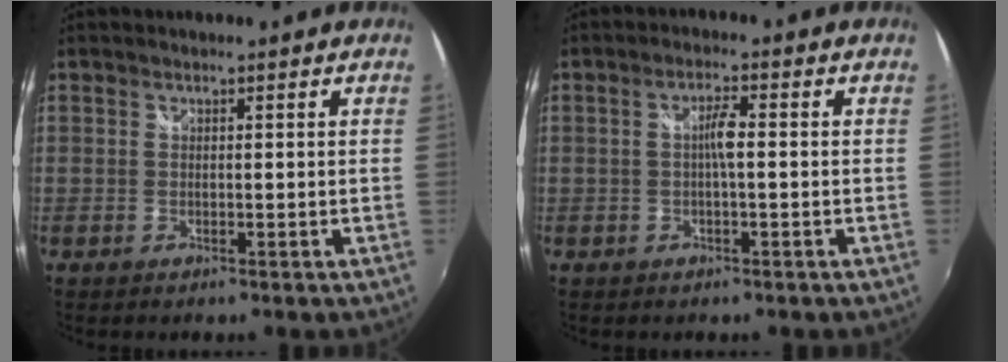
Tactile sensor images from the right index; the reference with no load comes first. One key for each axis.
{"total": 3.7, "fx": -0.3, "fy": 0.5, "fz": 3.7, "tx": -0.068, "ty": 0.009, "tz": -0.005}